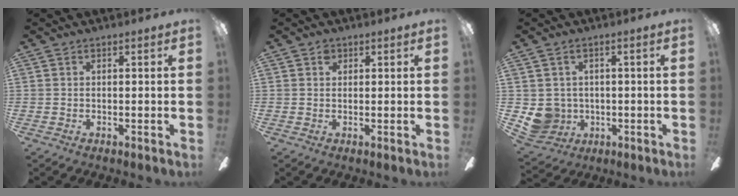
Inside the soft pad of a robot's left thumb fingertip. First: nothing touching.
{"total": 1.6, "force": [0.8, 1.1, 0.6], "torque": [-0.007, 0.000, 0.013]}
{"total": 6.3, "force": [0.0, 6.1, 1.5], "torque": [-0.062, -0.008, 0.004]}